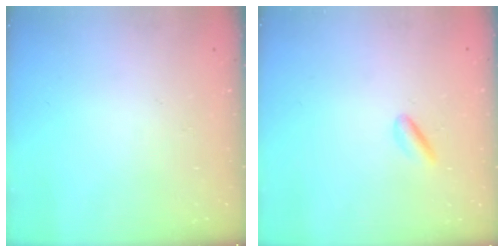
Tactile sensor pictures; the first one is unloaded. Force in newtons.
{"total": 2.4, "press": 2.2, "slide": 0.8}